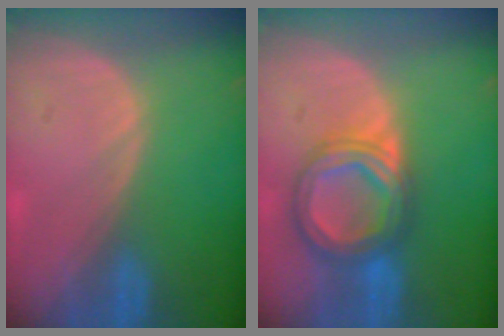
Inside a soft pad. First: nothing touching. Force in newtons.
{"total": 7.8, "press": 7.8, "slide": 0.5}